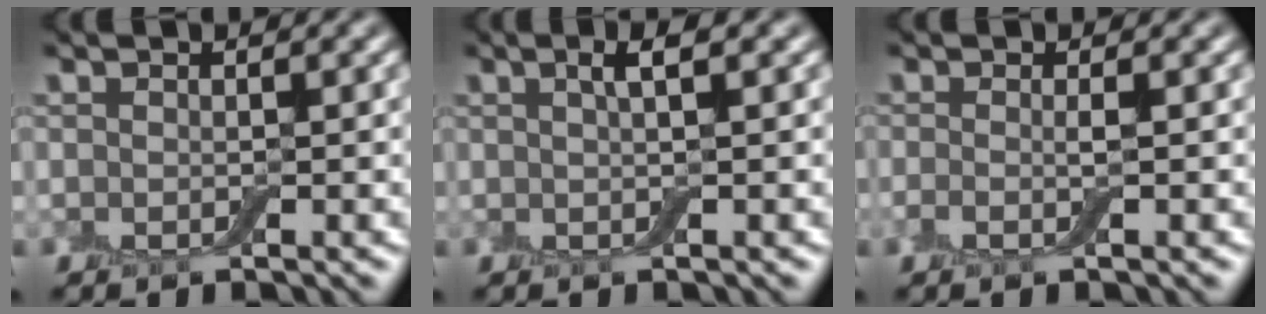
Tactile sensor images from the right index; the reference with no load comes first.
{"total": 2.0, "force": [0.7, 0.4, 1.8], "torque": [-0.028, 0.004, 0.008]}
{"total": 1.2, "force": [-0.3, 0.2, 1.2], "torque": [-0.027, -0.006, -0.008]}